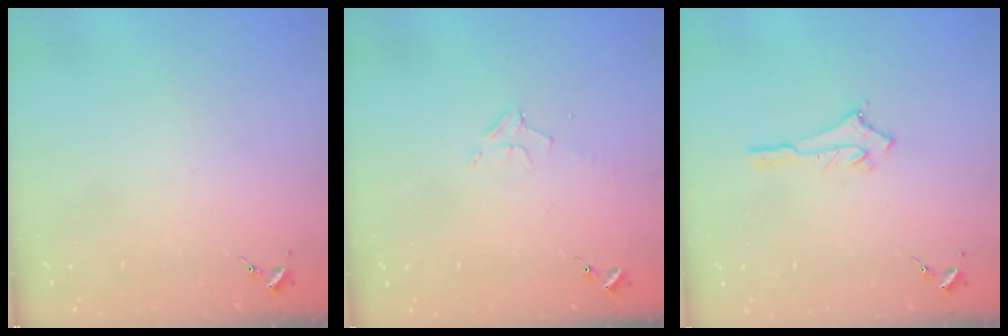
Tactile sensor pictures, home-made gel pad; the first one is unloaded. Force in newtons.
{"total": 5.1, "press": 5.1, "slide": 0.5}
{"total": 3.7, "press": 3.7, "slide": 0.1}